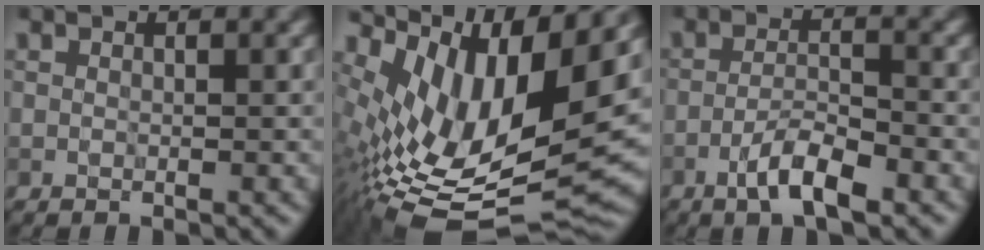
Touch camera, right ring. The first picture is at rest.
{"total": 14.3, "force": [3.2, 6.4, 12.4], "torque": [-0.227, 0.006, 0.057]}
{"total": 4.2, "force": [-2.5, 1.1, 3.2], "torque": [-0.059, 0.006, -0.052]}